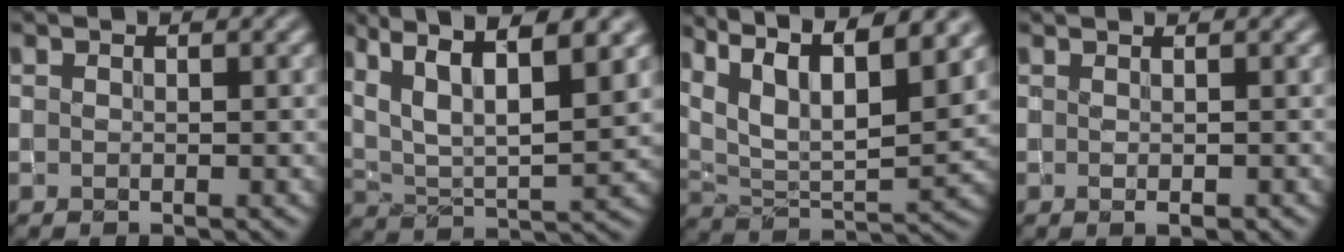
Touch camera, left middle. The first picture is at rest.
{"total": 10.0, "force": [5.7, 3.2, 7.5], "torque": [-0.145, 0.012, 0.093]}
{"total": 14.2, "force": [9.3, 4.7, 9.7], "torque": [-0.183, 0.022, 0.128]}
{"total": 1.4, "force": [0.5, 0.4, 1.2], "torque": [-0.021, -0.005, 0.003]}